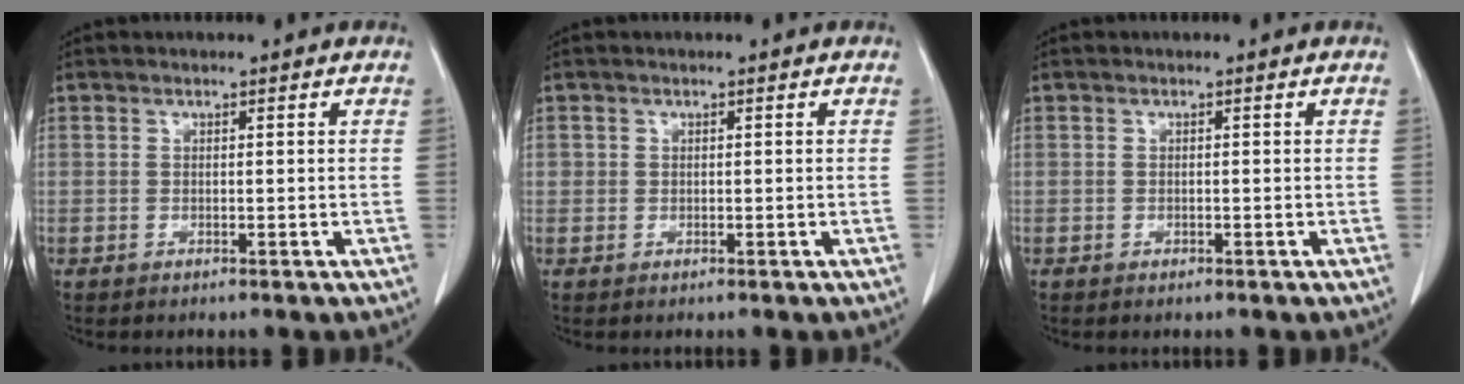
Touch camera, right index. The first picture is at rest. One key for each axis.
{"total": 0.6, "fx": 0.1, "fy": 0.6, "fz": 0.1, "tx": 0.007, "ty": 0.004, "tz": -0.001}
{"total": 0.0}